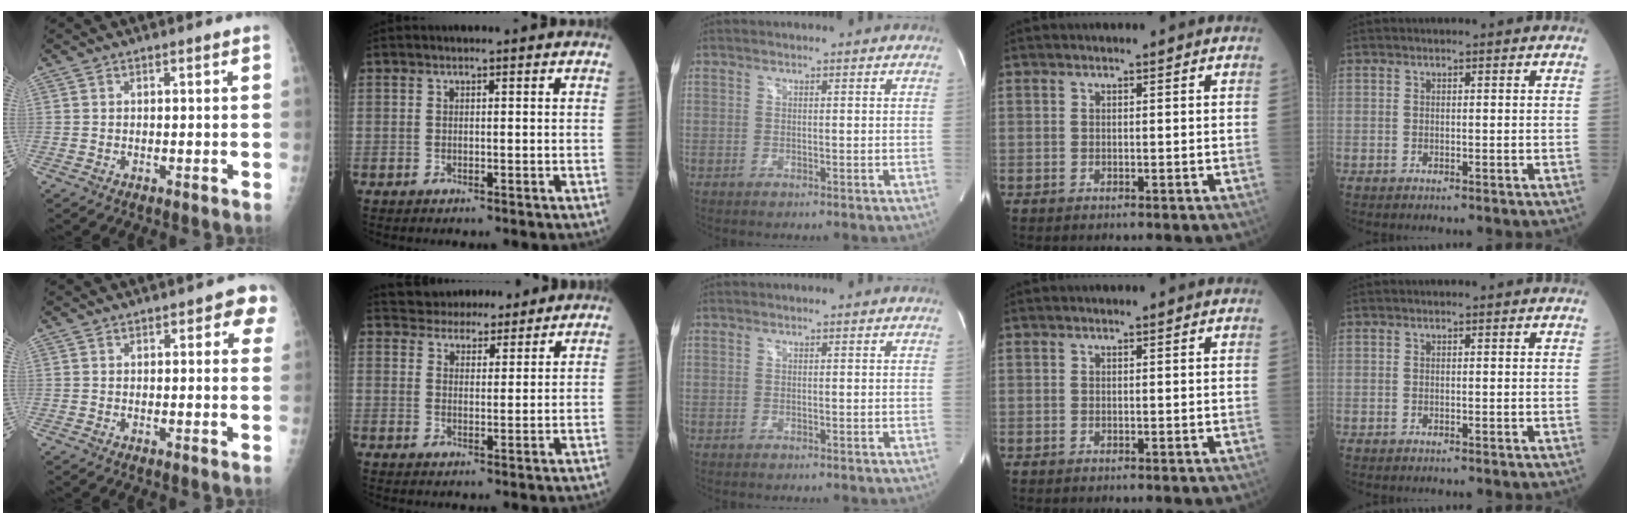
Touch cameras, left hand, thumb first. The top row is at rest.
{"thumb": {"total": 4.7, "force": [2.3, 2.4, 3.4], "torque": [-0.004, -0.003, 0.018]}, "index": {"total": 8.2, "force": [7.6, 2.7, 1.5], "torque": [-0.018, 0.016, 0.111]}}